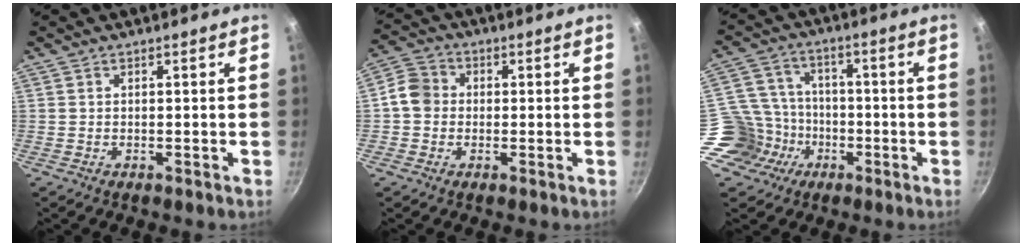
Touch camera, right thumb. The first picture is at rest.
{"total": 5.8, "force": [-0.3, 5.2, 2.6], "torque": [-0.023, 0.013, -0.025]}
{"total": 11.6, "force": [-4.9, 10.1, 3.0], "torque": [-0.031, 0.045, -0.093]}